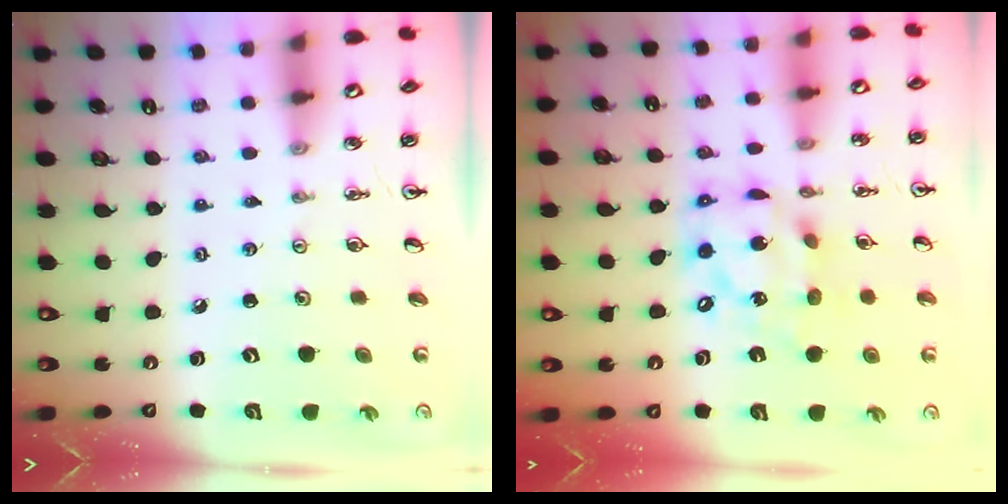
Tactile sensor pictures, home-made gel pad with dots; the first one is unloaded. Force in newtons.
{"total": 14.5, "press": 14.5, "slide": 1.6}